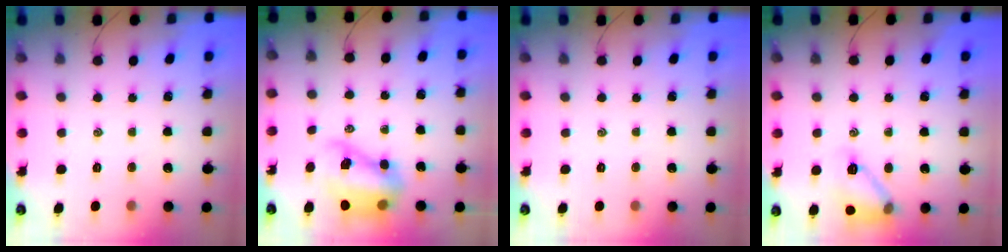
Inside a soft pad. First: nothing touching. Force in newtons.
{"total": 10.7, "press": 10.3, "slide": 2.8}
{"total": 0.0}
{"total": 13.3, "press": 13.3, "slide": 0.9}